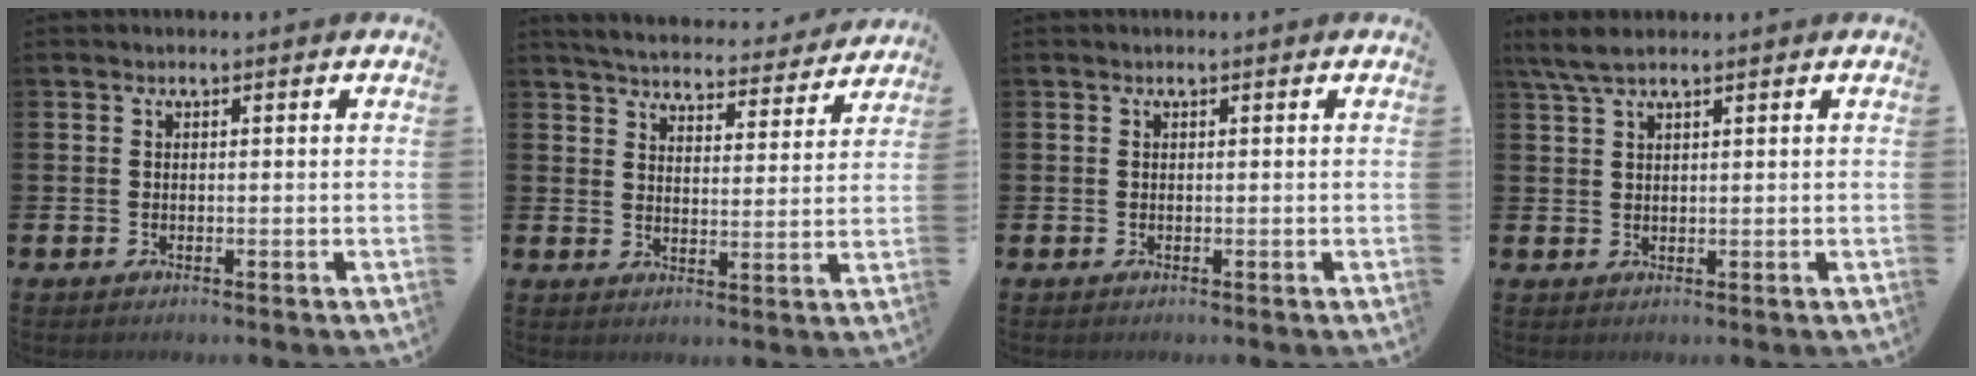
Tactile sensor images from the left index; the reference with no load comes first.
{"total": 4.9, "force": [4.8, 0.8, 0.7], "torque": [-0.035, -0.037, 0.080]}
{"total": 0.0}
{"total": 3.8, "force": [2.8, 0.9, 2.4], "torque": [-0.059, 0.004, 0.052]}